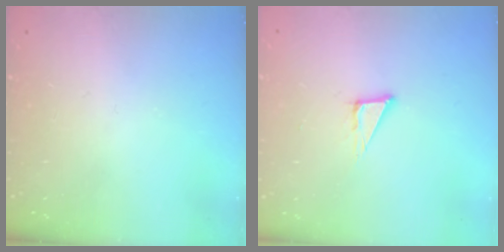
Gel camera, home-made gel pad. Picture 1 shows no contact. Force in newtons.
{"total": 5.9, "press": 5.8, "slide": 1.3}